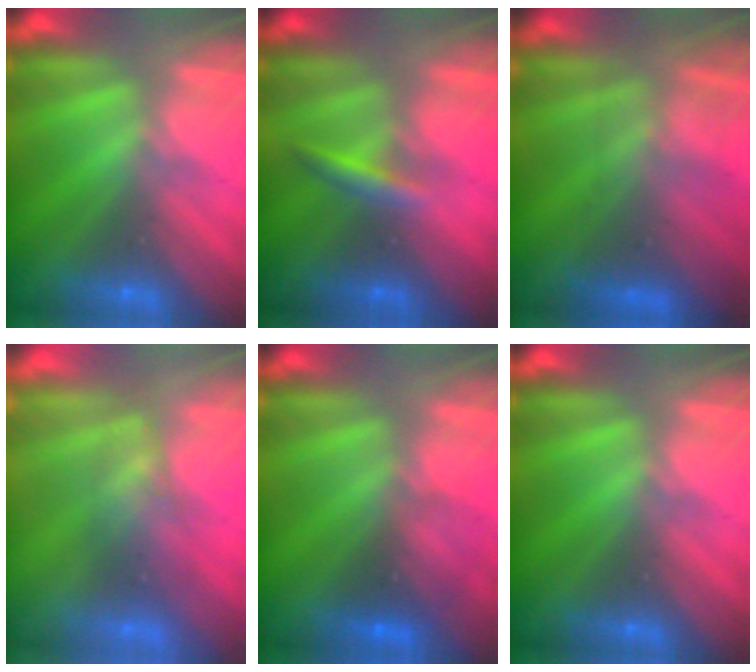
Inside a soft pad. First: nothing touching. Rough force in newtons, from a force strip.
{"total": 2.8}
{"total": 4.4}
{"total": 2.4}
{"total": 2.7}
{"total": 0.0}